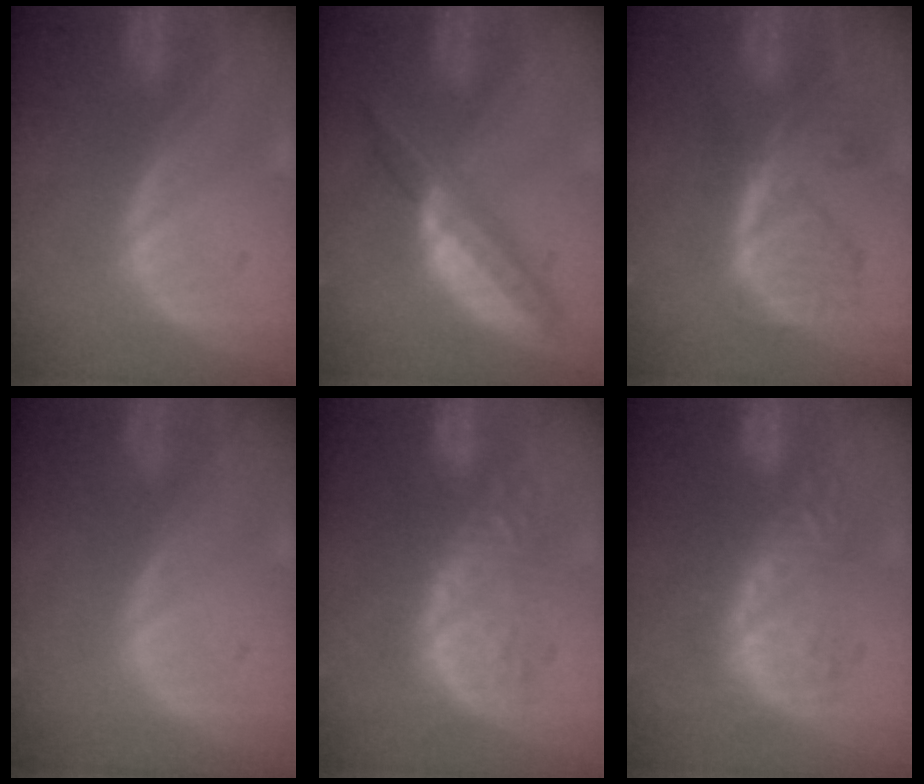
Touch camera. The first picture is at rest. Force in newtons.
{"total": 6.5, "press": 5.7, "slide": 3.1}
{"total": 7.9, "press": 6.9, "slide": 4.0}
{"total": 0.0}
{"total": 9.1, "press": 8.4, "slide": 3.5}
{"total": 8.8, "press": 8.6, "slide": 1.9}